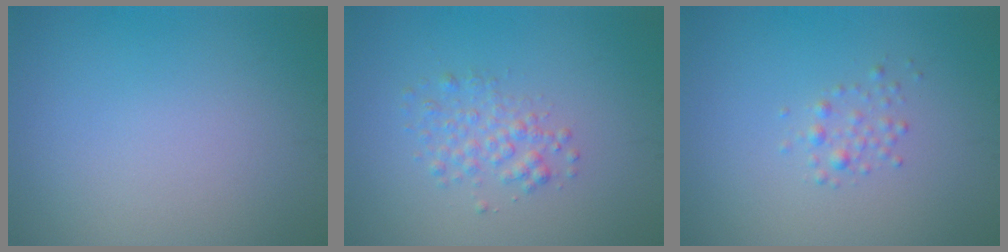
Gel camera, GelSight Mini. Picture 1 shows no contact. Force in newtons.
{"total": 2.1, "press": 2.1, "slide": 0.1}
{"total": 1.2, "press": 1.2, "slide": 0.0}